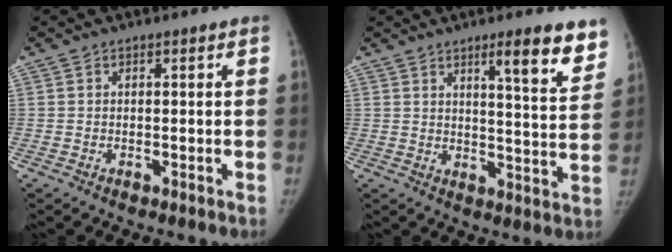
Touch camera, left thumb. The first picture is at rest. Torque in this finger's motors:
{"motor_torque": [0.29, -0.26, 0.81, -0.84, 0.21]}